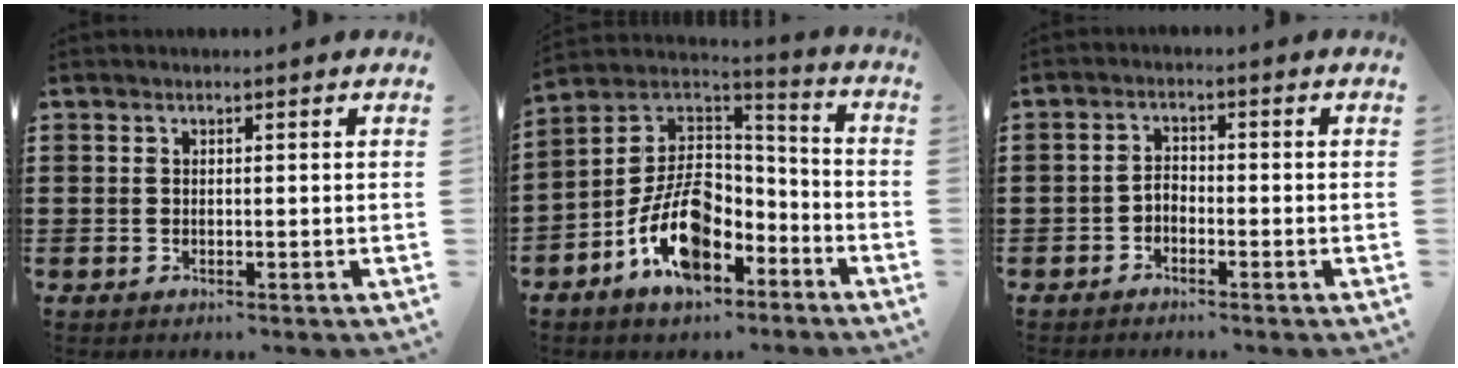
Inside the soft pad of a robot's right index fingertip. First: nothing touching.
{"total": 12.1, "force": [-5.6, 7.3, 8.0], "torque": [-0.178, 0.014, -0.108]}
{"total": 1.7, "force": [-1.4, 0.7, 0.6], "torque": [-0.016, 0.006, -0.029]}